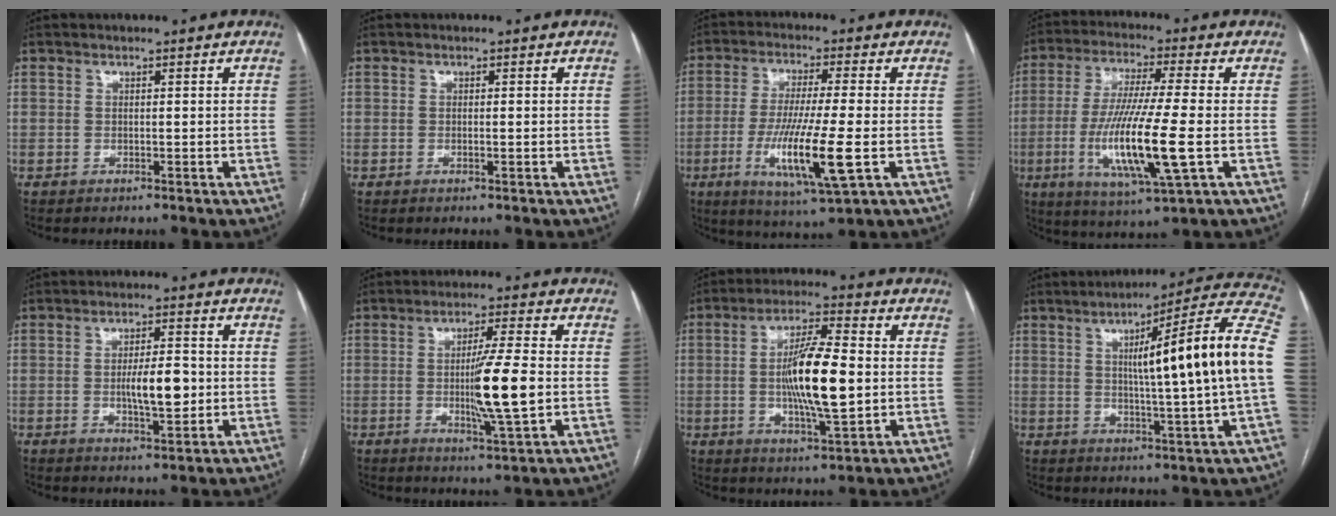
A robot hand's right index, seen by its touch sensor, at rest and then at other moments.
{"total": 0.7, "force": [-0.2, 0.0, 0.7], "torque": [-0.014, -0.001, -0.002]}
{"total": 13.1, "force": [-3.3, 0.6, 12.7], "torque": [-0.248, -0.029, -0.059]}
{"total": 15.6, "force": [-3.2, 0.7, 15.3], "torque": [-0.307, -0.025, -0.061]}
{"total": 6.8, "force": [-0.6, 1.9, 6.5], "torque": [-0.111, 0.000, -0.008]}
{"total": 9.7, "force": [-1.1, -0.1, 9.7], "torque": [-0.168, -0.012, -0.022]}
{"total": 12.8, "force": [-0.6, 1.9, 12.6], "torque": [-0.229, -0.003, -0.013]}
{"total": 20.2, "force": [2.1, -1.2, 20.1], "torque": [-0.265, 0.018, 0.016]}